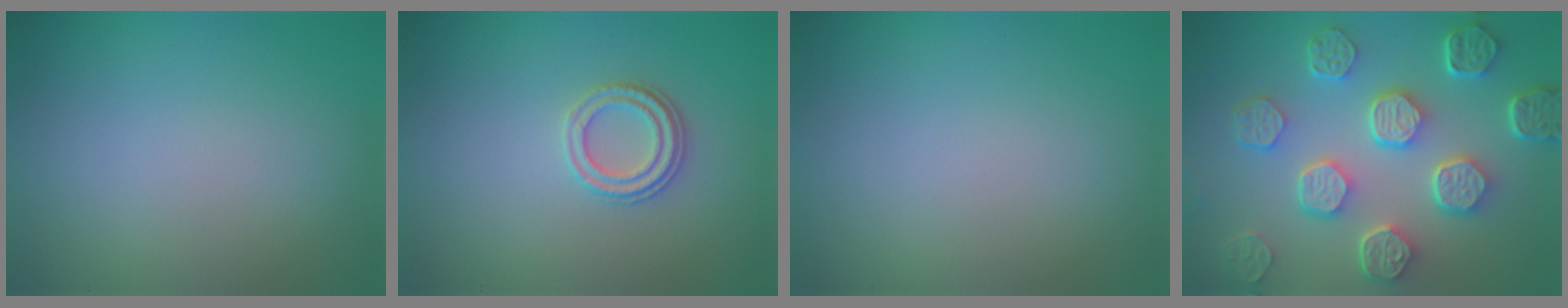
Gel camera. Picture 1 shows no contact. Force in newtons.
{"total": 2.3, "press": 2.1, "slide": 1.0}
{"total": 0.0}
{"total": 7.8, "press": 5.9, "slide": 5.1}